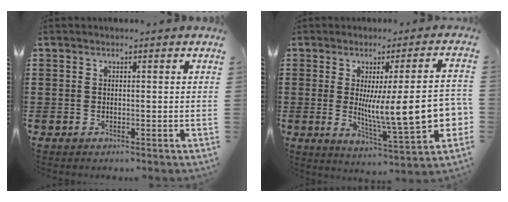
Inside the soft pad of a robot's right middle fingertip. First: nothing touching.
{"total": 13.3, "force": [-0.5, 3.0, 13.0], "torque": [-0.215, -0.023, -0.008]}